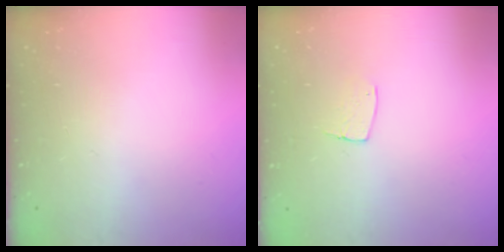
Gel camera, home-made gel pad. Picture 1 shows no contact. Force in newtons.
{"total": 5.5, "press": 5.5, "slide": 0.4}